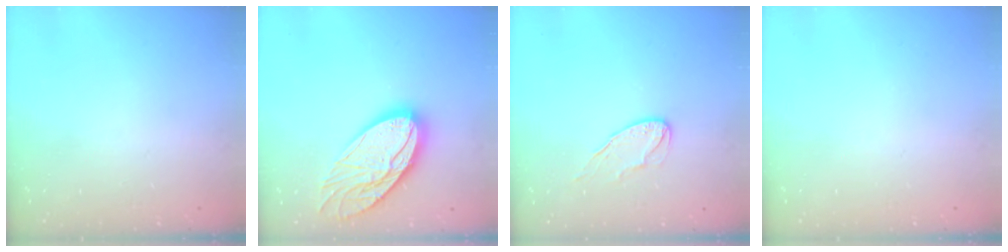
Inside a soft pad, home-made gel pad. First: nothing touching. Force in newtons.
{"total": 19.1, "press": 19.0, "slide": 1.8}
{"total": 6.8, "press": 6.8, "slide": 0.2}
{"total": 0.0}